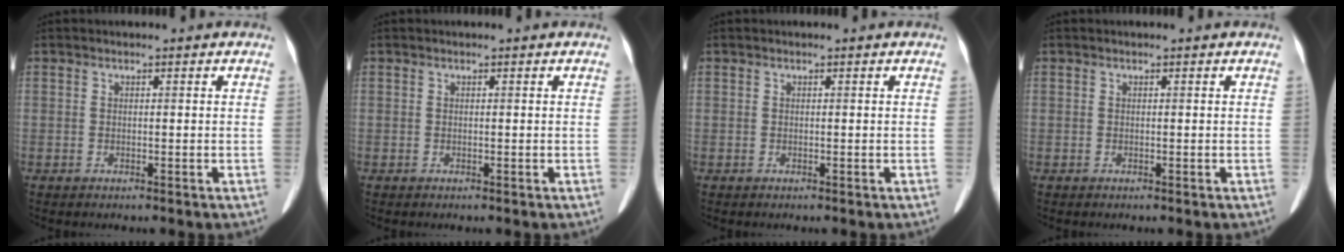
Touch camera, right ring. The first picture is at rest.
{"total": 0.0}
{"total": 0.0}
{"total": 0.0}